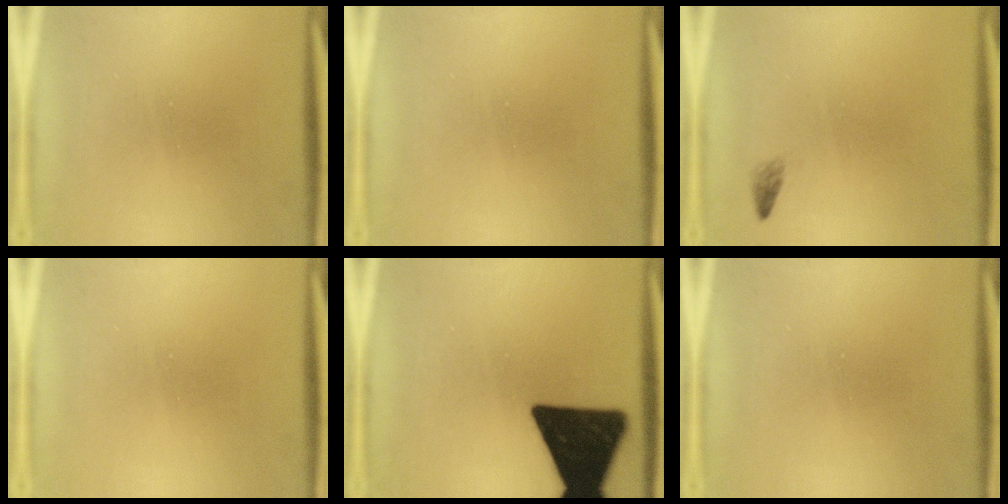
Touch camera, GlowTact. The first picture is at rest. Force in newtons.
{"total": 0.0}
{"total": 0.8}
{"total": 0.0}
{"total": 17.7}
{"total": 0.0}